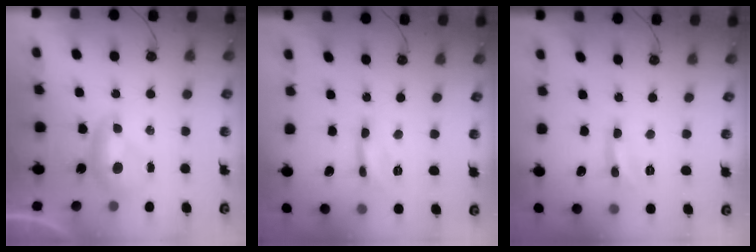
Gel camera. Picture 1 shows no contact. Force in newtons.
{"total": 1.3, "press": 1.3, "slide": 0.2}
{"total": 1.3, "press": 1.3, "slide": 0.1}